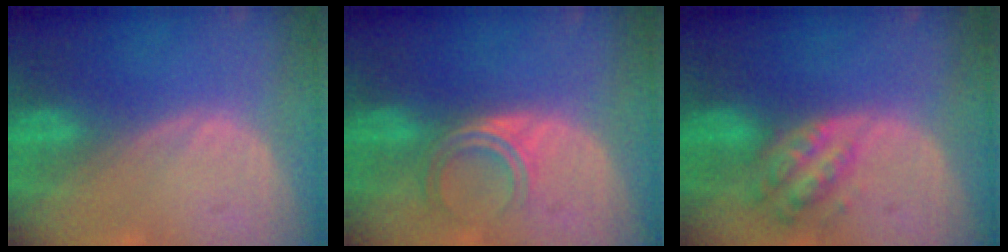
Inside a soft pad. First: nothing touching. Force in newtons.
{"total": 4.9, "press": 4.0, "slide": 2.9}
{"total": 6.0, "press": 5.4, "slide": 2.6}